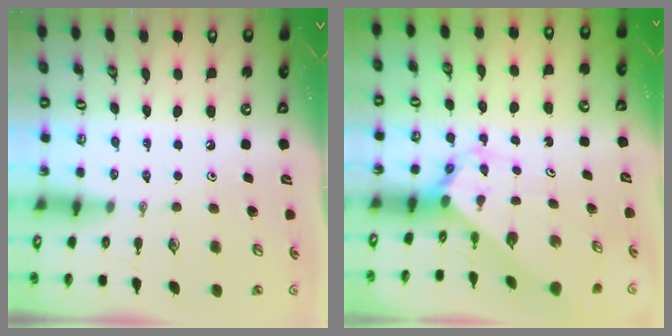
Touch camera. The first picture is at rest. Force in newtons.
{"total": 2.6, "press": 2.6, "slide": 0.2}